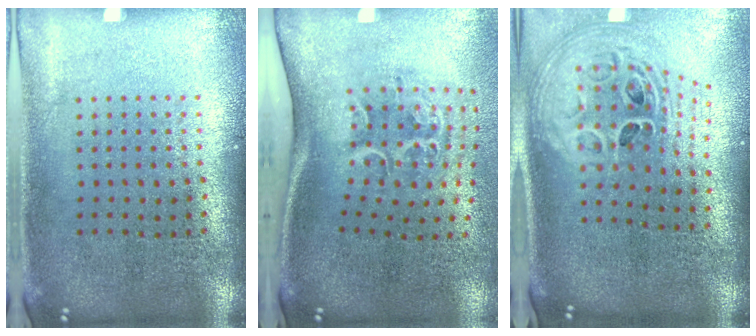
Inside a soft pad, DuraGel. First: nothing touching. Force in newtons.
{"total": 2.2, "press": 1.4, "slide": 1.7}
{"total": 2.9, "press": 2.1, "slide": 2.1}